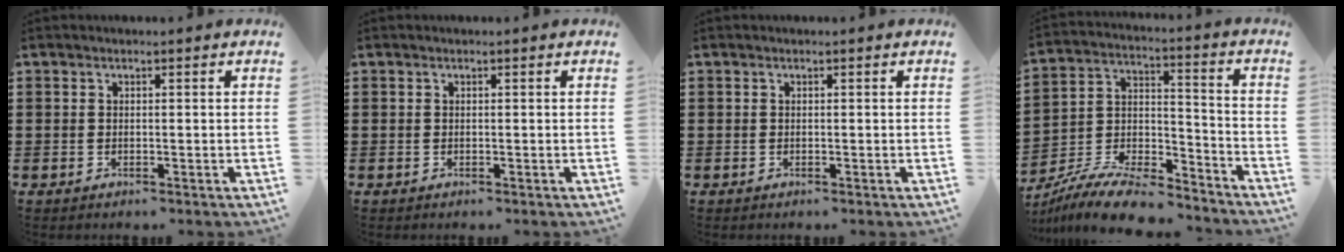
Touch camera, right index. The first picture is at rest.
{"total": 0.0}
{"total": 0.0}
{"total": 11.0, "force": [-9.8, 2.1, 4.7], "torque": [-0.084, 0.025, -0.191]}